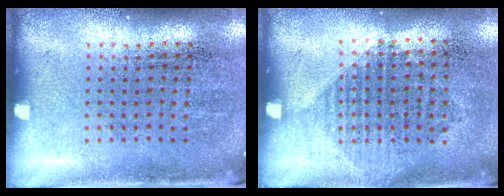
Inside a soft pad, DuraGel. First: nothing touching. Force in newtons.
{"total": 1.0, "press": 0.9, "slide": 0.4}